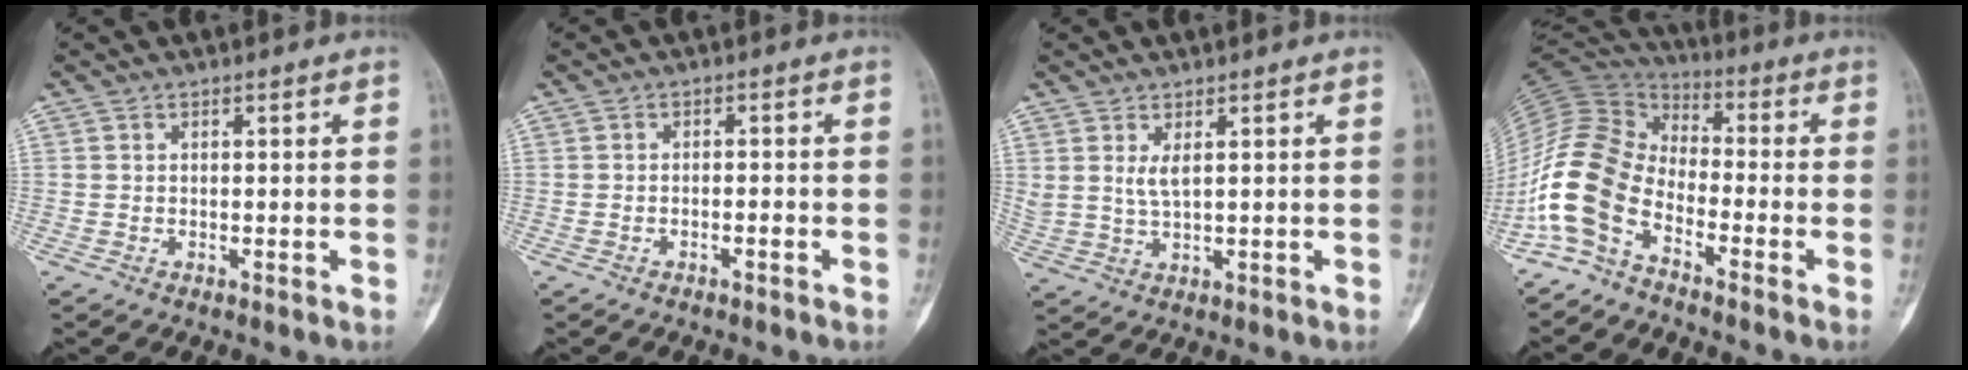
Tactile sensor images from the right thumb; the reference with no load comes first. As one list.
[{"total": 1.2, "force": [-0.7, 0.4, 0.9], "torque": [-0.018, 0.012, -0.011]}, {"total": 3.3, "force": [1.5, 1.0, 2.8], "torque": [-0.063, -0.011, 0.038]}, {"total": 13.5, "force": [-6.8, 7.8, 8.7], "torque": [-0.187, 0.069, -0.153]}]